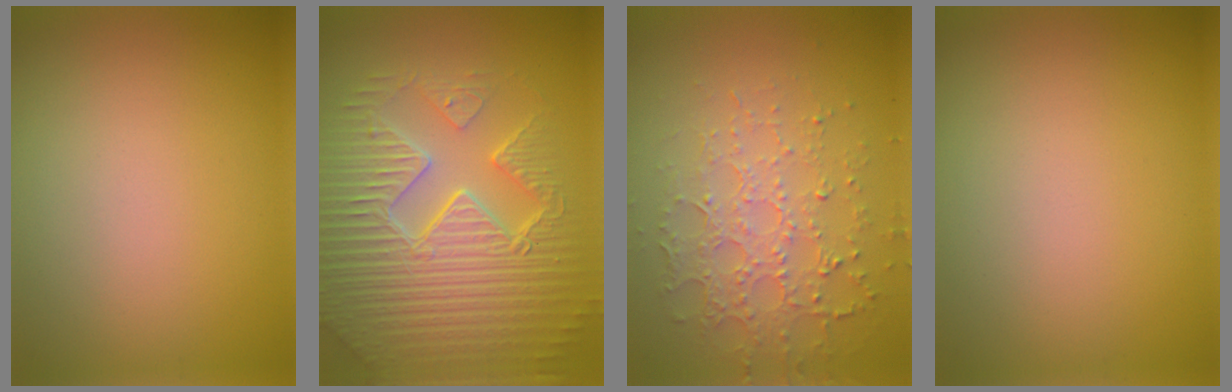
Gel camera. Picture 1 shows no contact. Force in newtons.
{"total": 9.8, "press": 6.8, "slide": 7.0}
{"total": 5.0, "press": 3.5, "slide": 3.6}
{"total": 0.0}